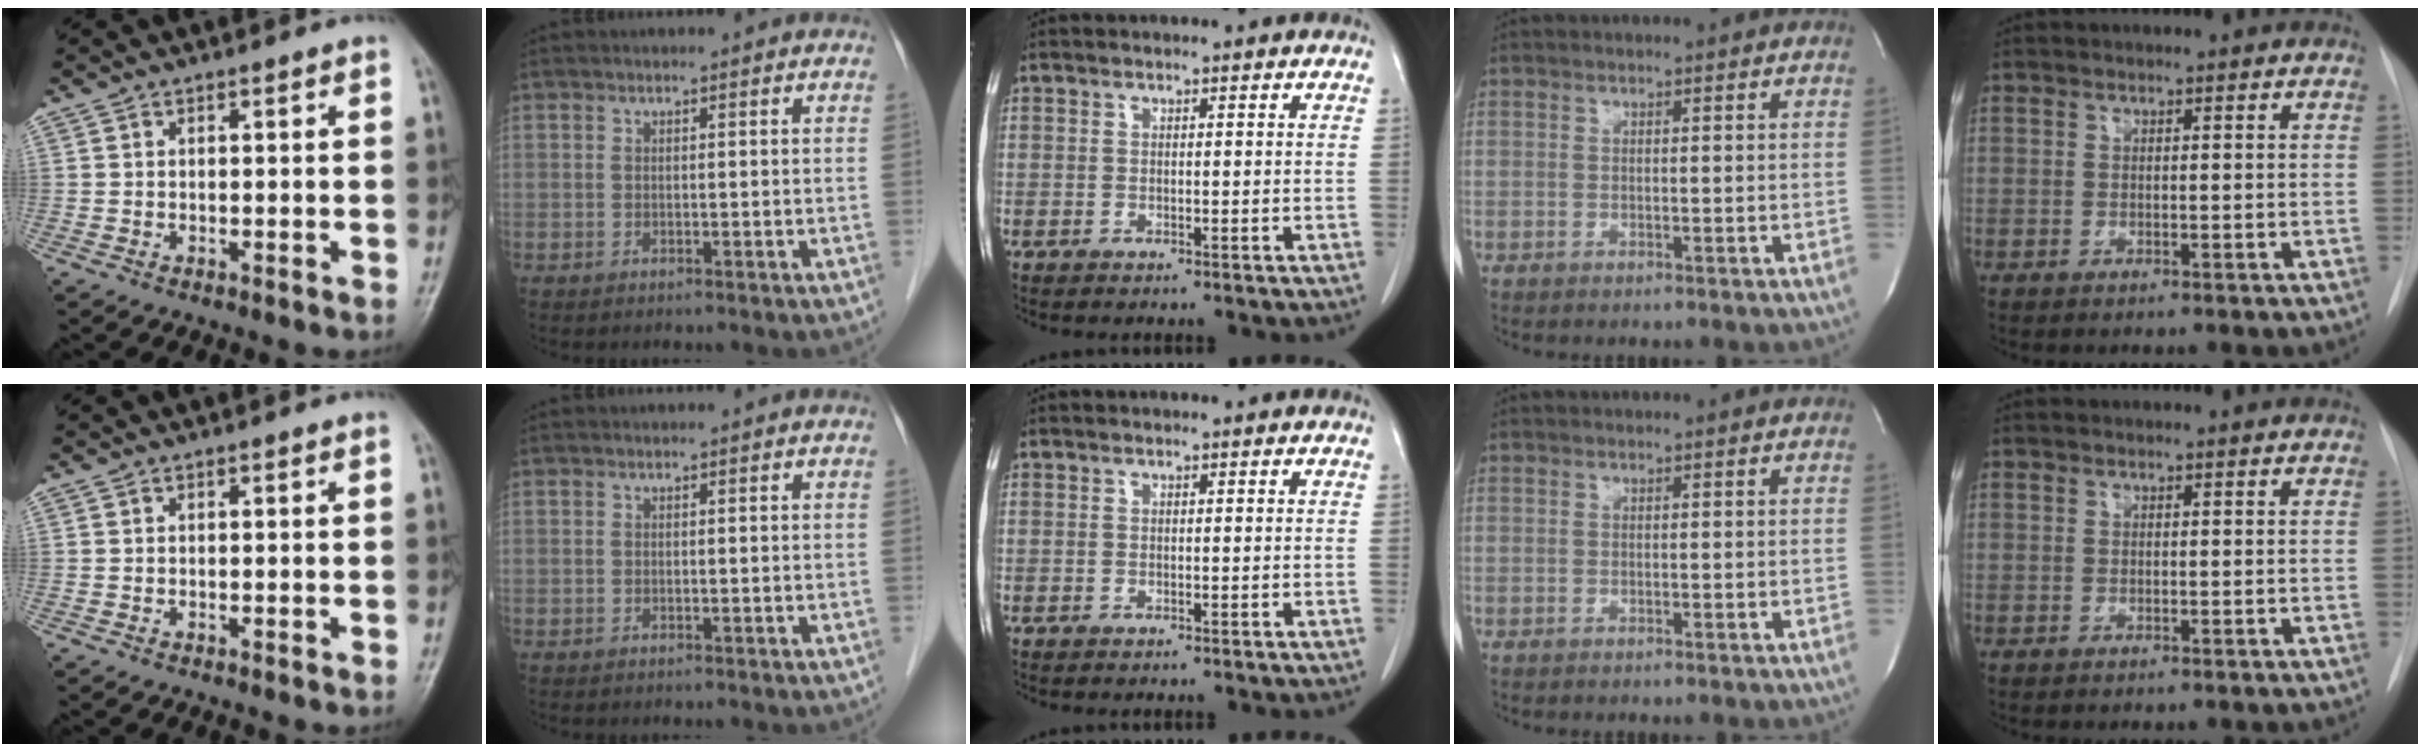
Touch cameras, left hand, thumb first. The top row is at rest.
{}